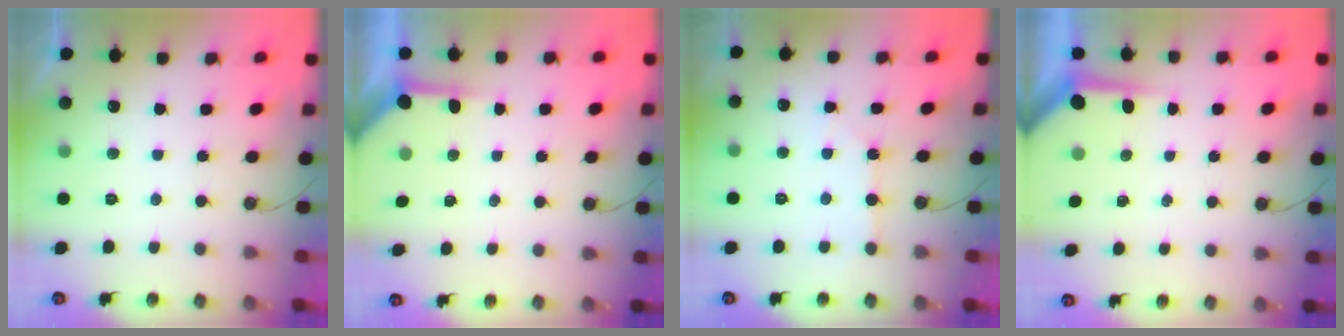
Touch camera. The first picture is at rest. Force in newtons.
{"total": 3.8, "press": 3.8, "slide": 0.5}
{"total": 3.0, "press": 3.0, "slide": 0.3}
{"total": 4.0, "press": 4.0, "slide": 0.4}